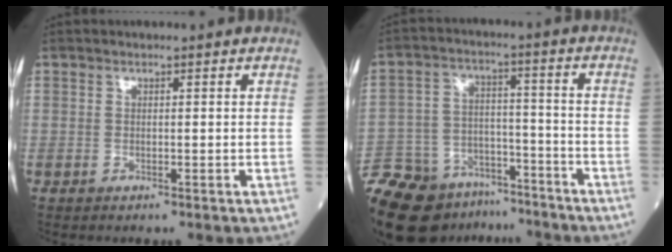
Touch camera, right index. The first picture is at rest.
{"total": 19.1, "force": [-14.8, 9.4, 7.5], "torque": [-0.179, 0.007, -0.237]}